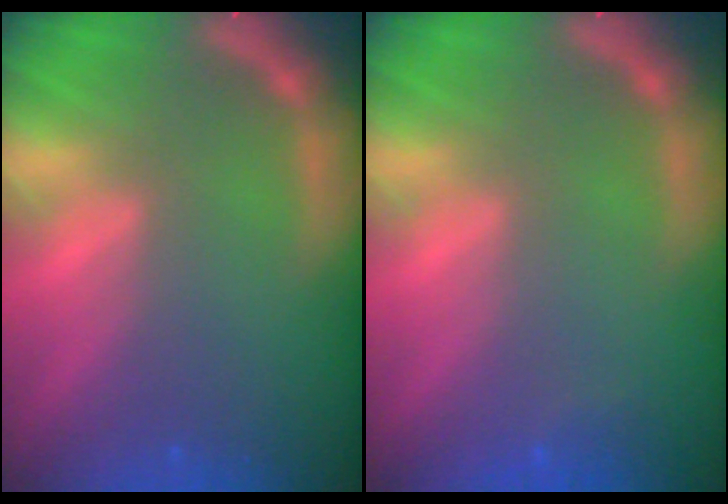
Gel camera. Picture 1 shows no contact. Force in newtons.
{"total": 0.9}